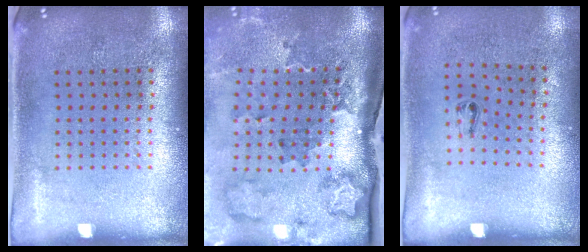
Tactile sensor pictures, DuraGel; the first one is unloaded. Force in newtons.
{"total": 3.0, "press": 2.2, "slide": 2.0}
{"total": 0.5, "press": 0.3, "slide": 0.5}